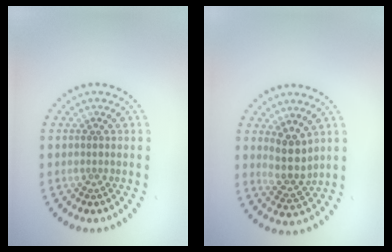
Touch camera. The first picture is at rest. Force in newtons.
{"total": 2.9, "press": 2.3, "slide": 1.7}